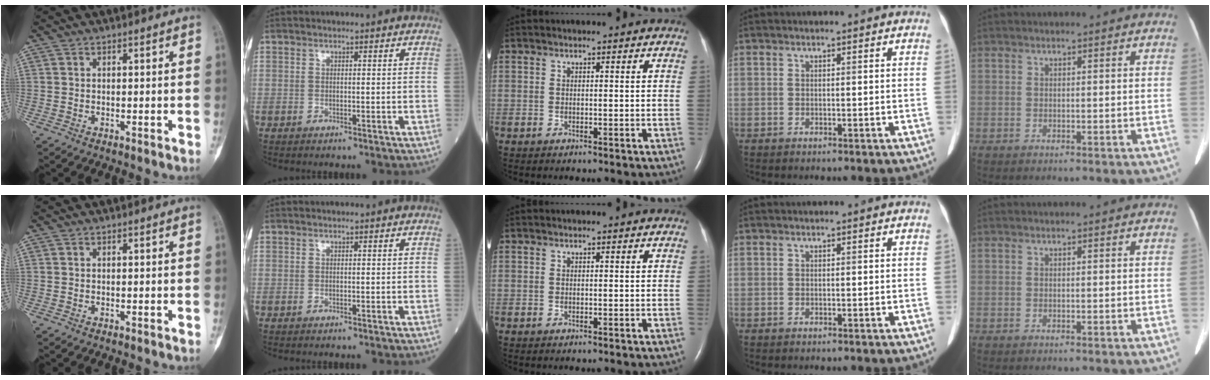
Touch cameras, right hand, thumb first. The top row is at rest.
{}